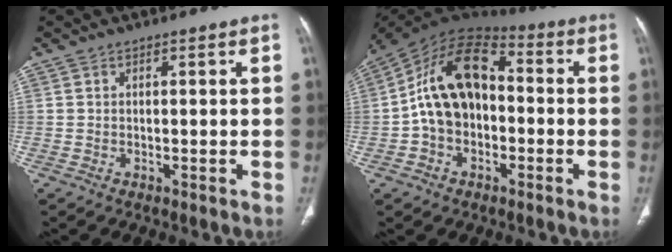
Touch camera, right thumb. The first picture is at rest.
{"total": 15.9, "force": [-1.2, 10.6, 11.7], "torque": [-0.187, 0.045, -0.031]}